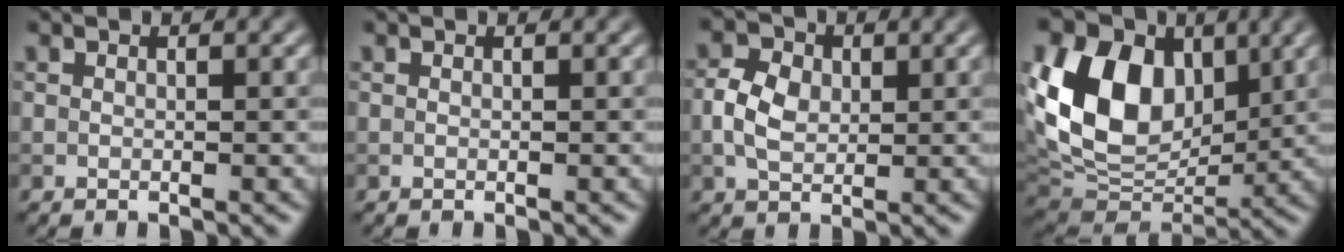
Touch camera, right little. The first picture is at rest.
{"total": 0.0}
{"total": 3.8, "force": [0.1, 2.8, 2.6], "torque": [-0.056, 0.004, -0.003]}
{"total": 13.2, "force": [3.2, 9.4, 8.7], "torque": [-0.174, 0.011, 0.053]}